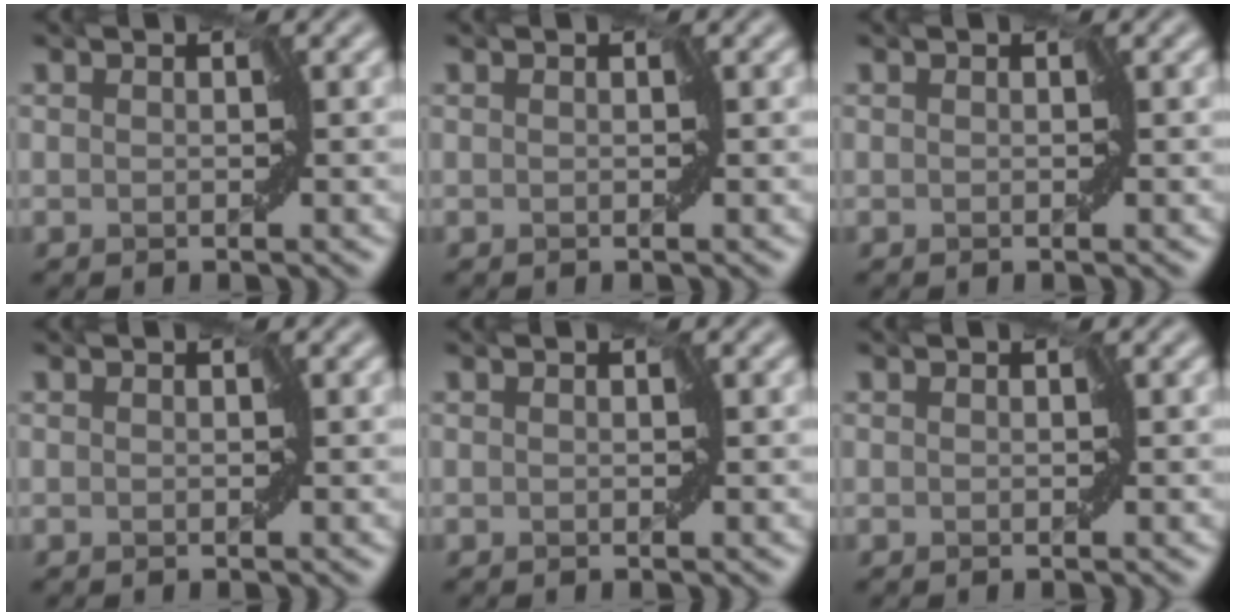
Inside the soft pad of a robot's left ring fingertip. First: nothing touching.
{"total": 0.0}
{"total": 0.0}
{"total": 0.0}
{"total": 0.0}
{"total": 0.0}